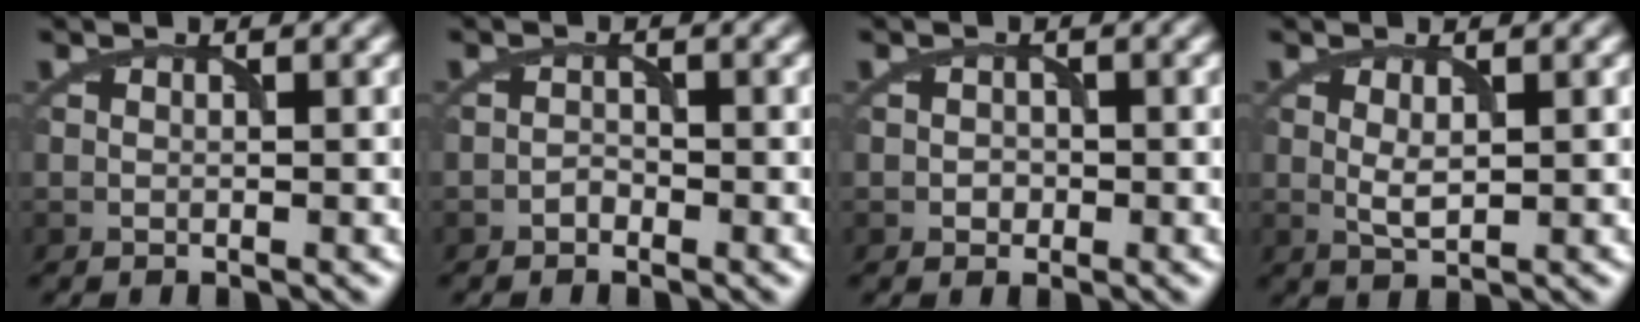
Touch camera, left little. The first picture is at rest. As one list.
[{"total": 0.8, "force": [-0.6, 0.5, 0.2], "torque": [-0.004, 0.002, -0.013]}, {"total": 1.0, "force": [-0.3, 0.9, 0.3], "torque": [-0.002, -0.002, -0.008]}, {"total": 1.8, "force": [0.4, 0.7, 1.6], "torque": [-0.035, -0.003, 0.011]}]